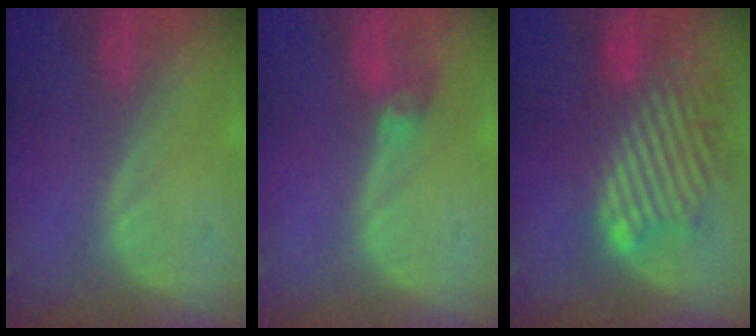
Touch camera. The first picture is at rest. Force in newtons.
{"total": 3.0, "press": 2.6, "slide": 1.4}
{"total": 11.1, "press": 10.3, "slide": 4.0}